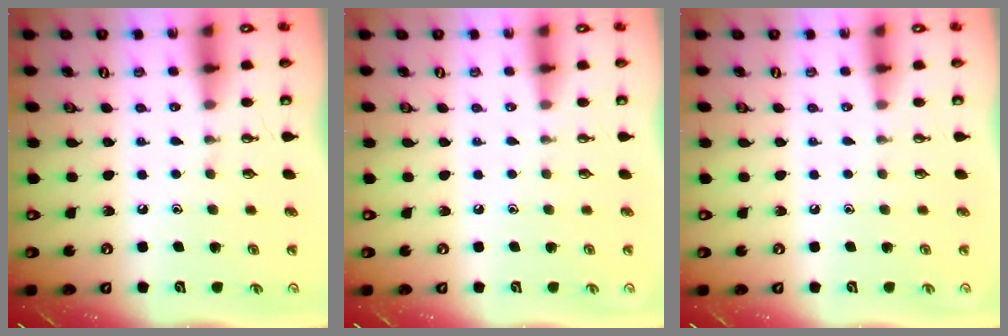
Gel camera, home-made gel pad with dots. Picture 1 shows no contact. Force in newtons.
{"total": 0.0}
{"total": 0.0}